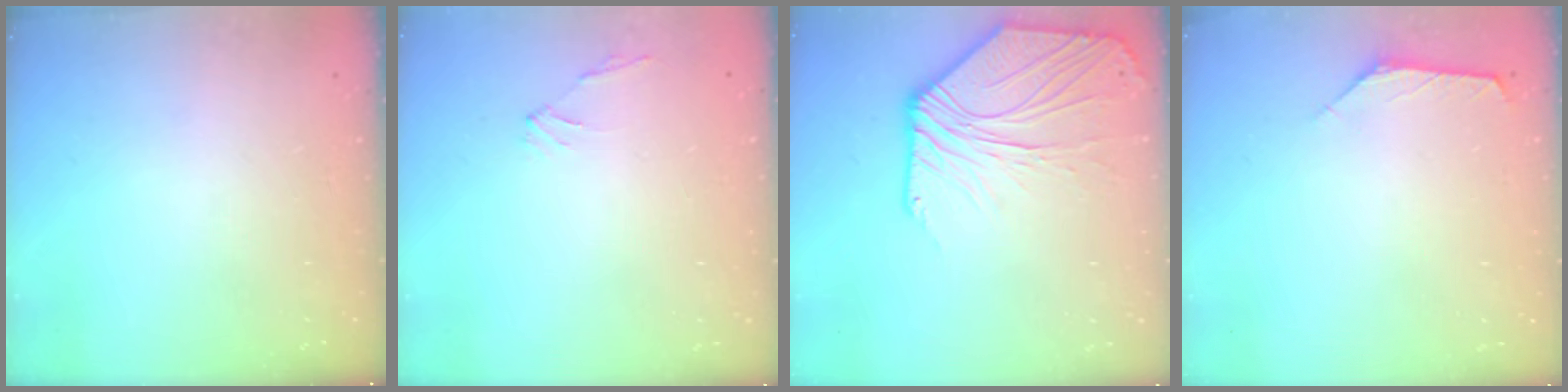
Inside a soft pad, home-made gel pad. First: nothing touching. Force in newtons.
{"total": 1.2, "press": 1.1, "slide": 0.6}
{"total": 8.7, "press": 8.6, "slide": 1.2}
{"total": 1.7, "press": 1.7, "slide": 0.4}